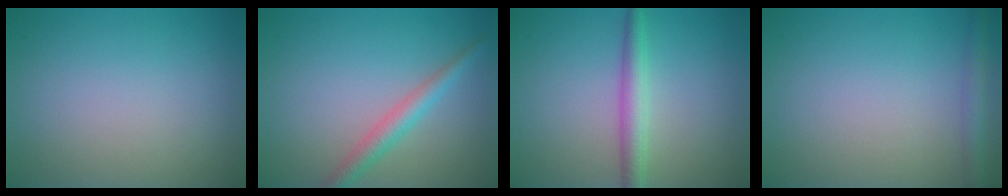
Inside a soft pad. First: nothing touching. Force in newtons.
{"total": 2.5, "press": 2.5, "slide": 0.0}
{"total": 2.8, "press": 2.8, "slide": 0.0}
{"total": 2.1, "press": 2.1, "slide": 0.1}